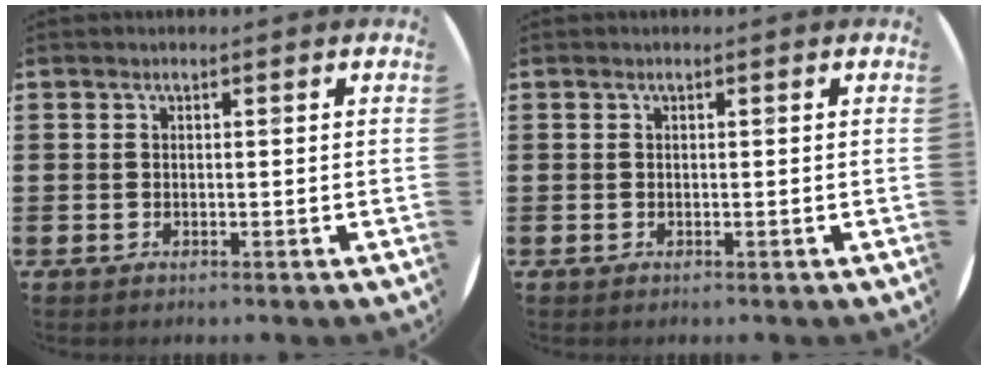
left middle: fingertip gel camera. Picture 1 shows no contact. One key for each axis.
{"total": 0.0}